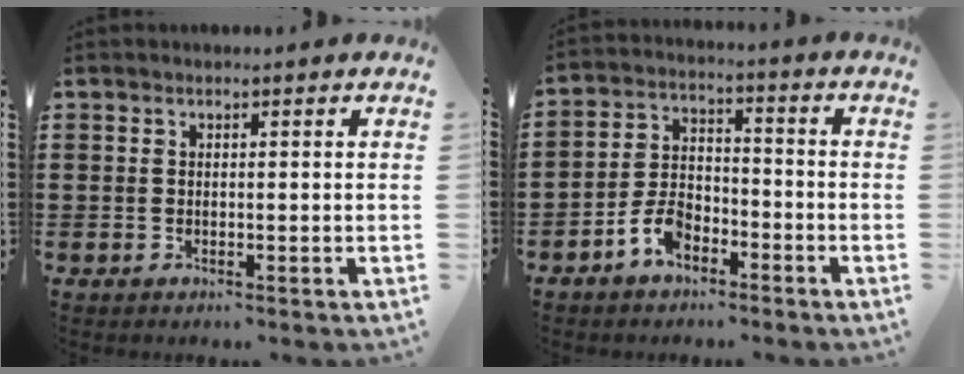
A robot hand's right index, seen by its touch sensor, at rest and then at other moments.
{"total": 6.1, "force": [-3.8, 3.4, 3.3], "torque": [-0.083, 0.007, -0.076]}